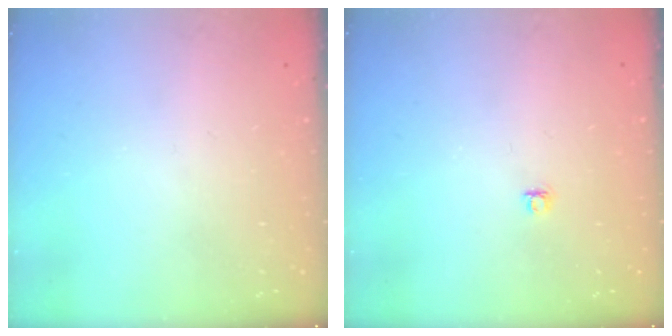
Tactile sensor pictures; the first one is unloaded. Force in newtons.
{"total": 3.8, "press": 3.8, "slide": 0.5}